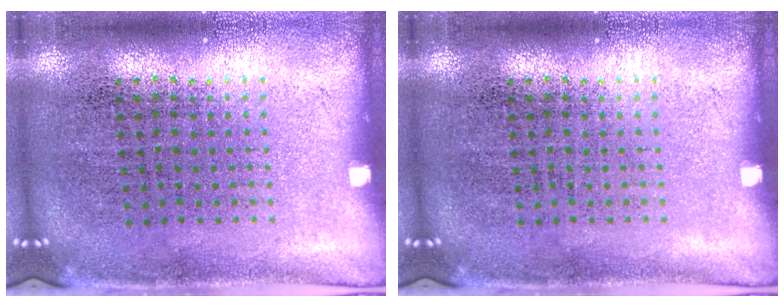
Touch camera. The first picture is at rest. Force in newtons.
{"total": 0.0}